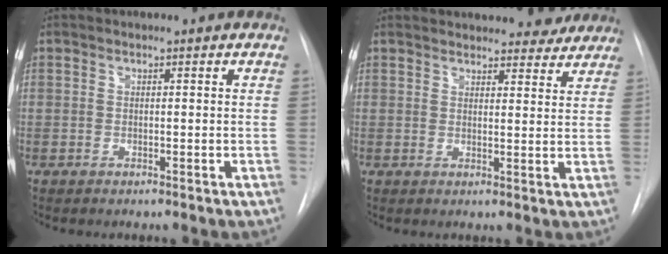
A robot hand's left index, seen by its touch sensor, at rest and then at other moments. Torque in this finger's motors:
{"motor_torque": [0.66, -0.51, 0.05, 0.01]}